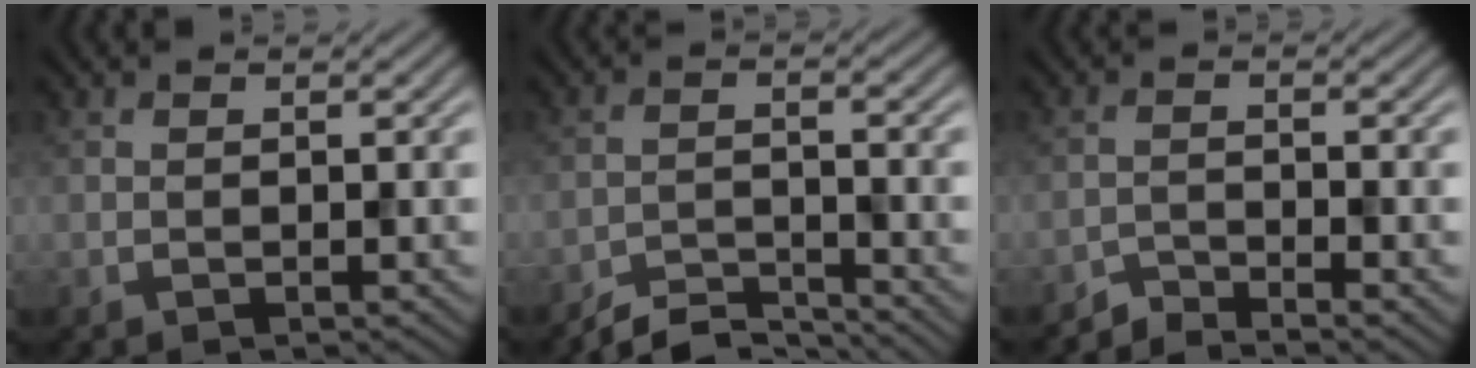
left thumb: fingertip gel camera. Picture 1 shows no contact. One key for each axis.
{"total": 4.5, "fx": -4.3, "fy": 0.5, "fz": 1.3, "tx": -0.022, "ty": 0.000, "tz": -0.086}
{"total": 2.8, "fx": -2.6, "fy": 0.3, "fz": 0.9, "tx": -0.013, "ty": -0.001, "tz": -0.058}